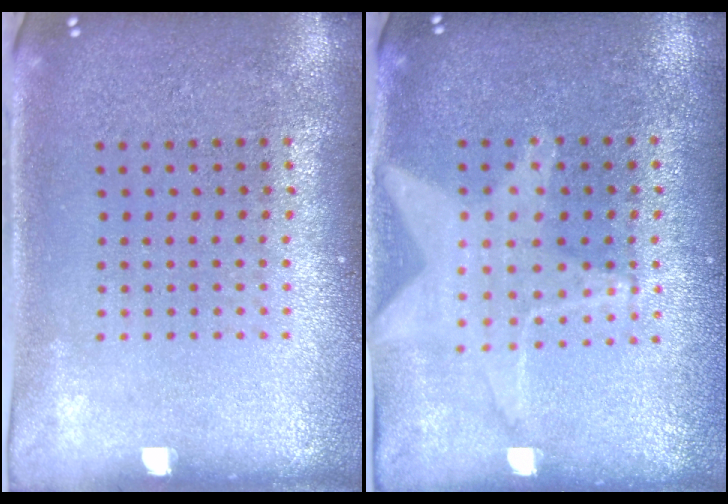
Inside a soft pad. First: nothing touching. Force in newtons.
{"total": 1.0, "press": 1.0, "slide": 0.1}